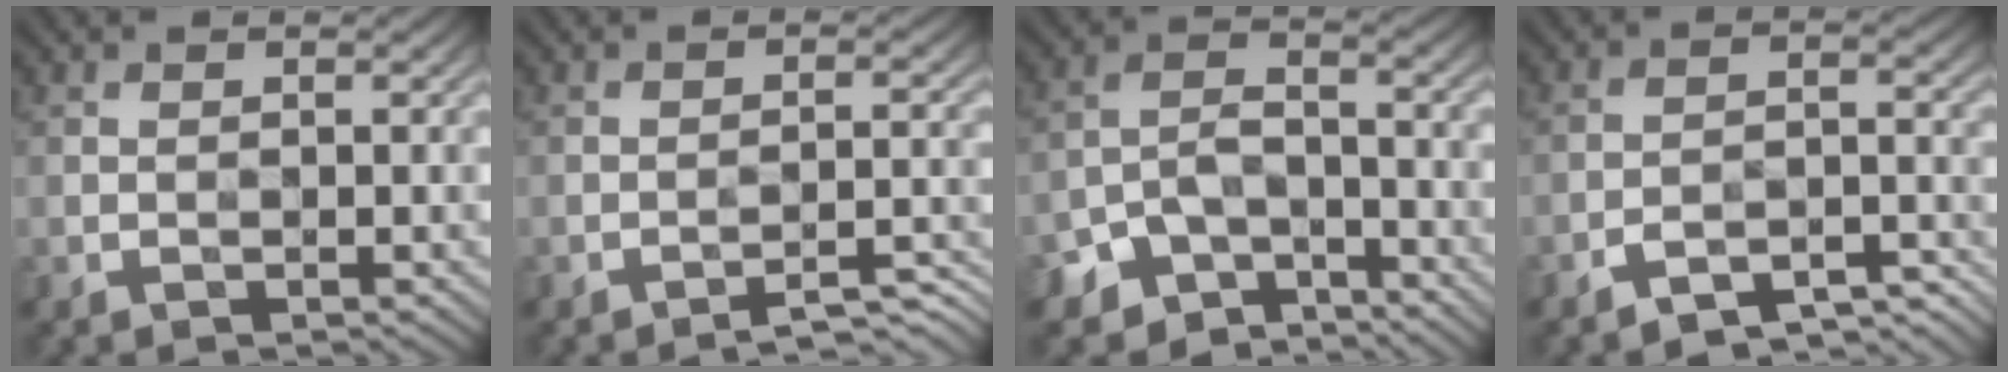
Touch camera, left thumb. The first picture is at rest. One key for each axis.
{"total": 3.5, "fx": -2.9, "fy": 0.3, "fz": 1.8, "tx": -0.026, "ty": 0.009, "tz": -0.044}
{"total": 7.7, "fx": -6.1, "fy": 3.7, "fz": 2.8, "tx": -0.046, "ty": -0.007, "tz": -0.118}
{"total": 5.9, "fx": -5.0, "fy": 1.5, "fz": 2.7, "tx": -0.043, "ty": -0.001, "tz": -0.080}